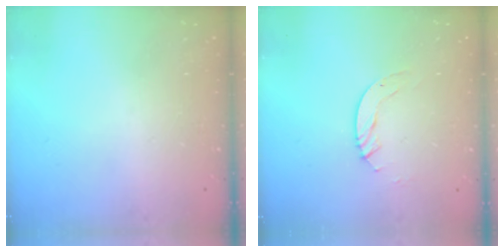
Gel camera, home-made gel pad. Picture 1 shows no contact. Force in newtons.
{"total": 3.0, "press": 3.0, "slide": 0.2}